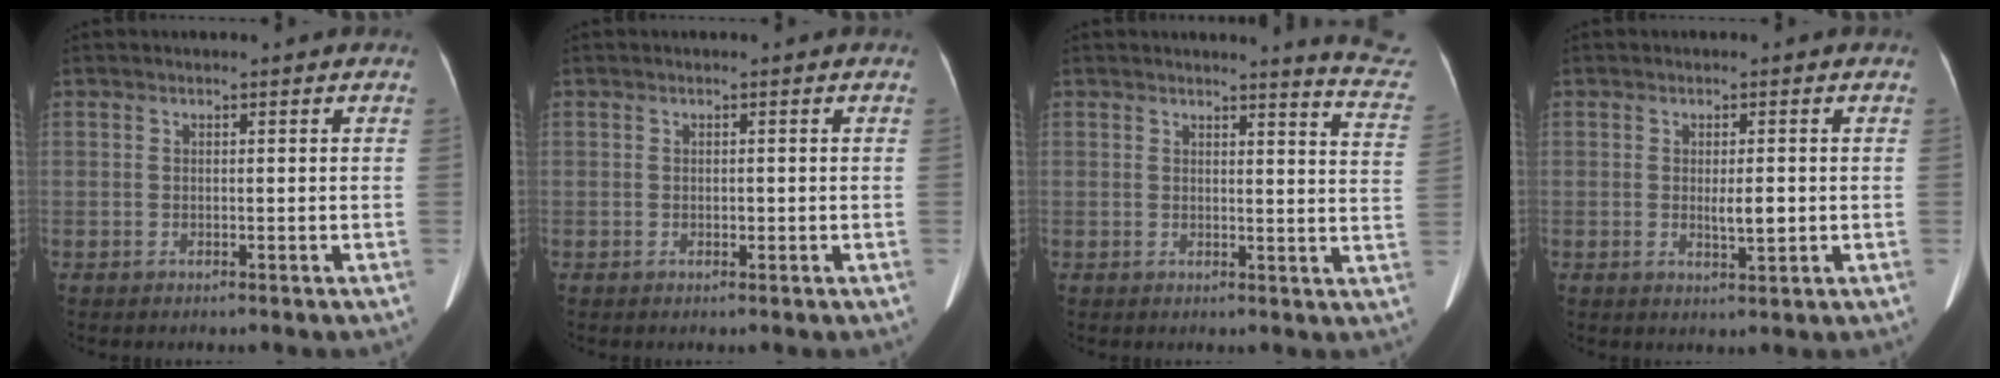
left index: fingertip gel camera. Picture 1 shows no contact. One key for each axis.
{"total": 0.5, "fx": -0.1, "fy": 0.3, "fz": 0.4, "tx": -0.007, "ty": 0.000, "tz": -0.001}
{"total": 9.5, "fx": 9.5, "fy": -0.7, "fz": 1.0, "tx": -0.001, "ty": -0.098, "tz": 0.074}
{"total": 2.8, "fx": -0.1, "fy": 0.7, "fz": 2.7, "tx": -0.047, "ty": -0.004, "tz": 0.001}